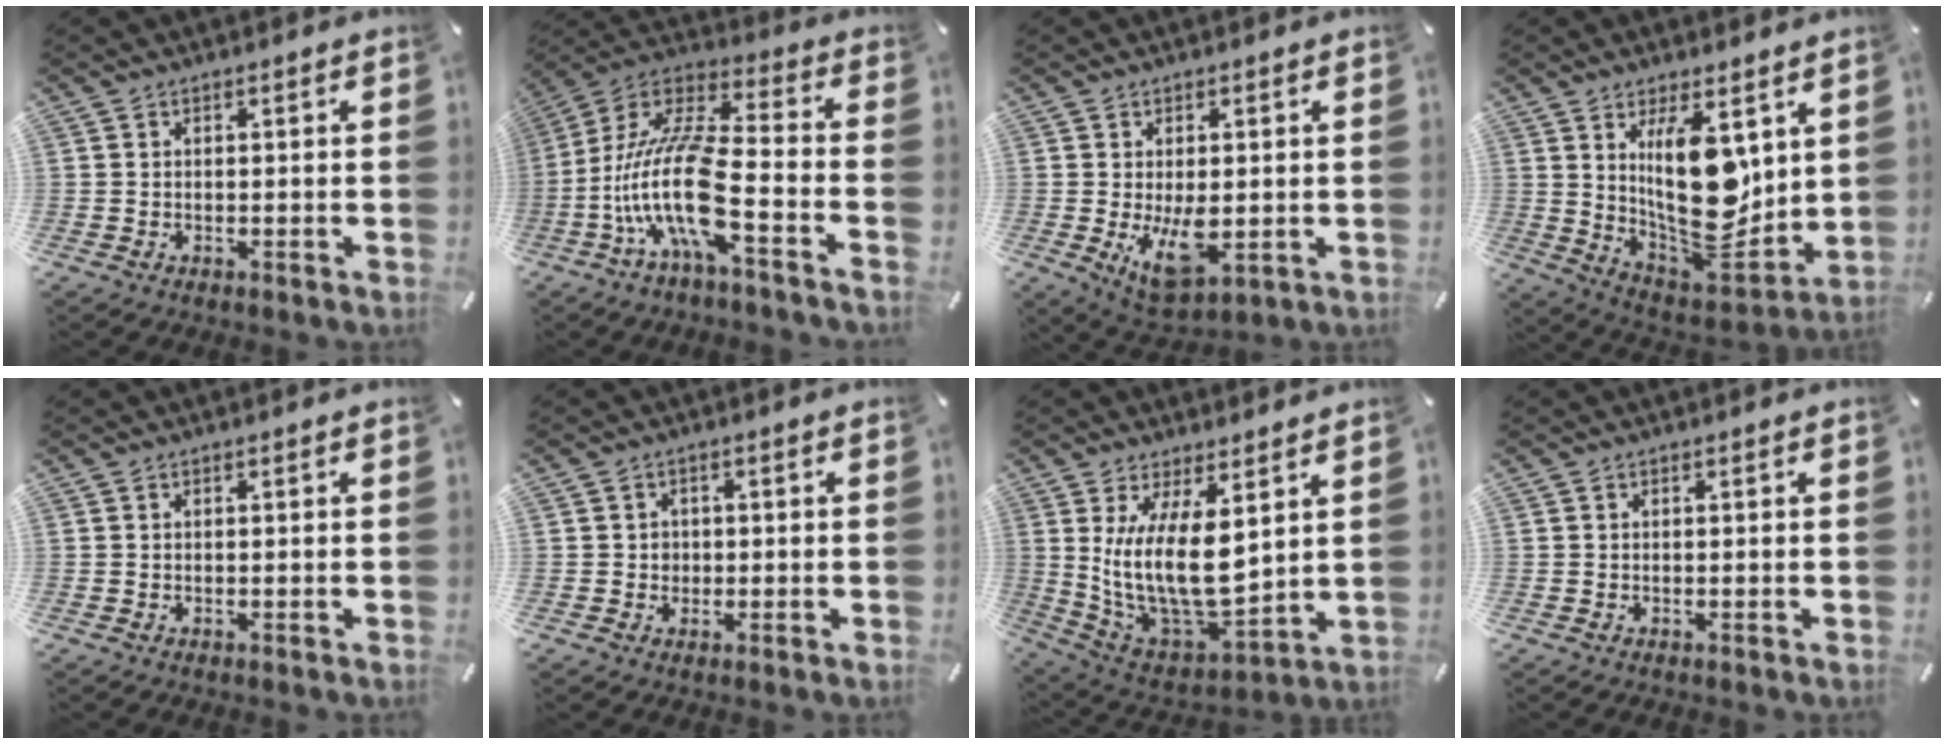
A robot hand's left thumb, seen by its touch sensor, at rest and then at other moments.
{"total": 20.0, "force": [-6.0, 6.3, 18.0], "torque": [-0.395, -0.001, -0.114]}
{"total": 9.4, "force": [-0.6, 4.8, 8.0], "torque": [-0.141, -0.018, -0.006]}
{"total": 18.9, "force": [5.5, 8.8, 15.8], "torque": [-0.280, -0.057, 0.096]}
{"total": 0.0}
{"total": 2.0, "force": [-0.1, 1.9, 0.6], "torque": [-0.013, 0.006, -0.006]}
{"total": 16.6, "force": [4.2, 7.7, 14.1], "torque": [-0.301, -0.046, 0.077]}
{"total": 0.0}